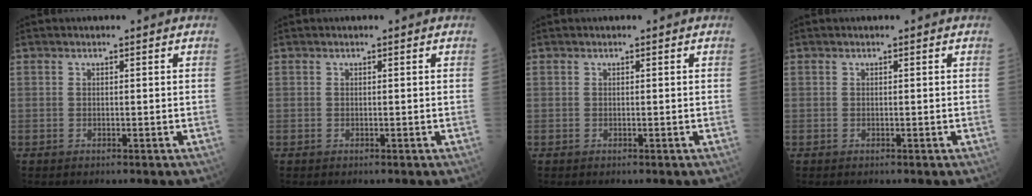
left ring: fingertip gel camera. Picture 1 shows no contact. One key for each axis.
{"total": 0.0}
{"total": 0.0}
{"total": 0.0}